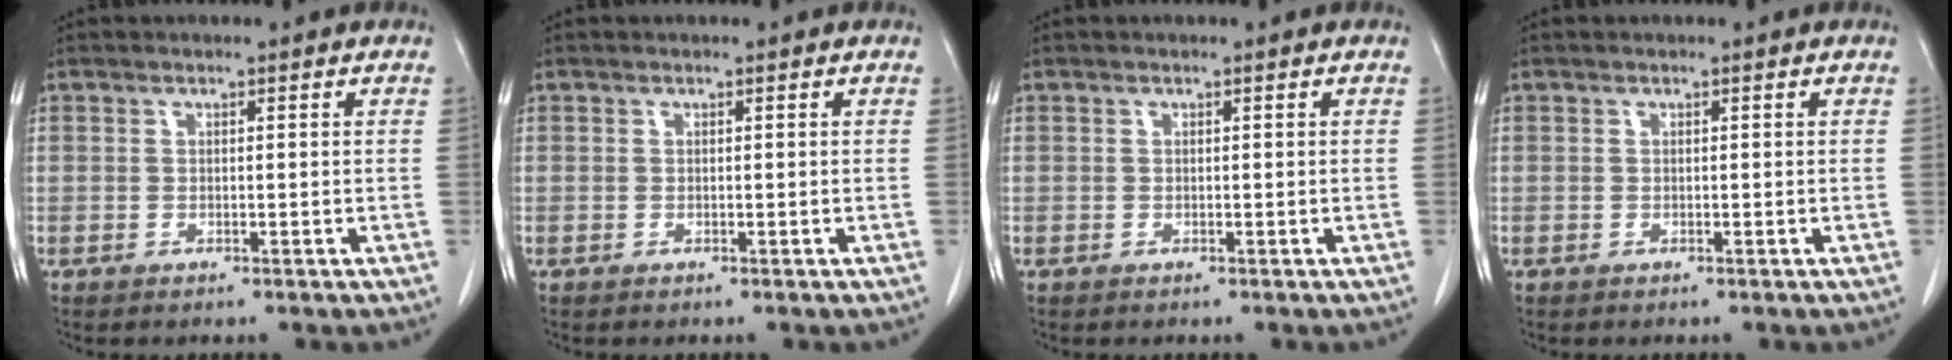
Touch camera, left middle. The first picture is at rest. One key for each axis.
{"total": 0.0}
{"total": 0.0}
{"total": 0.0}